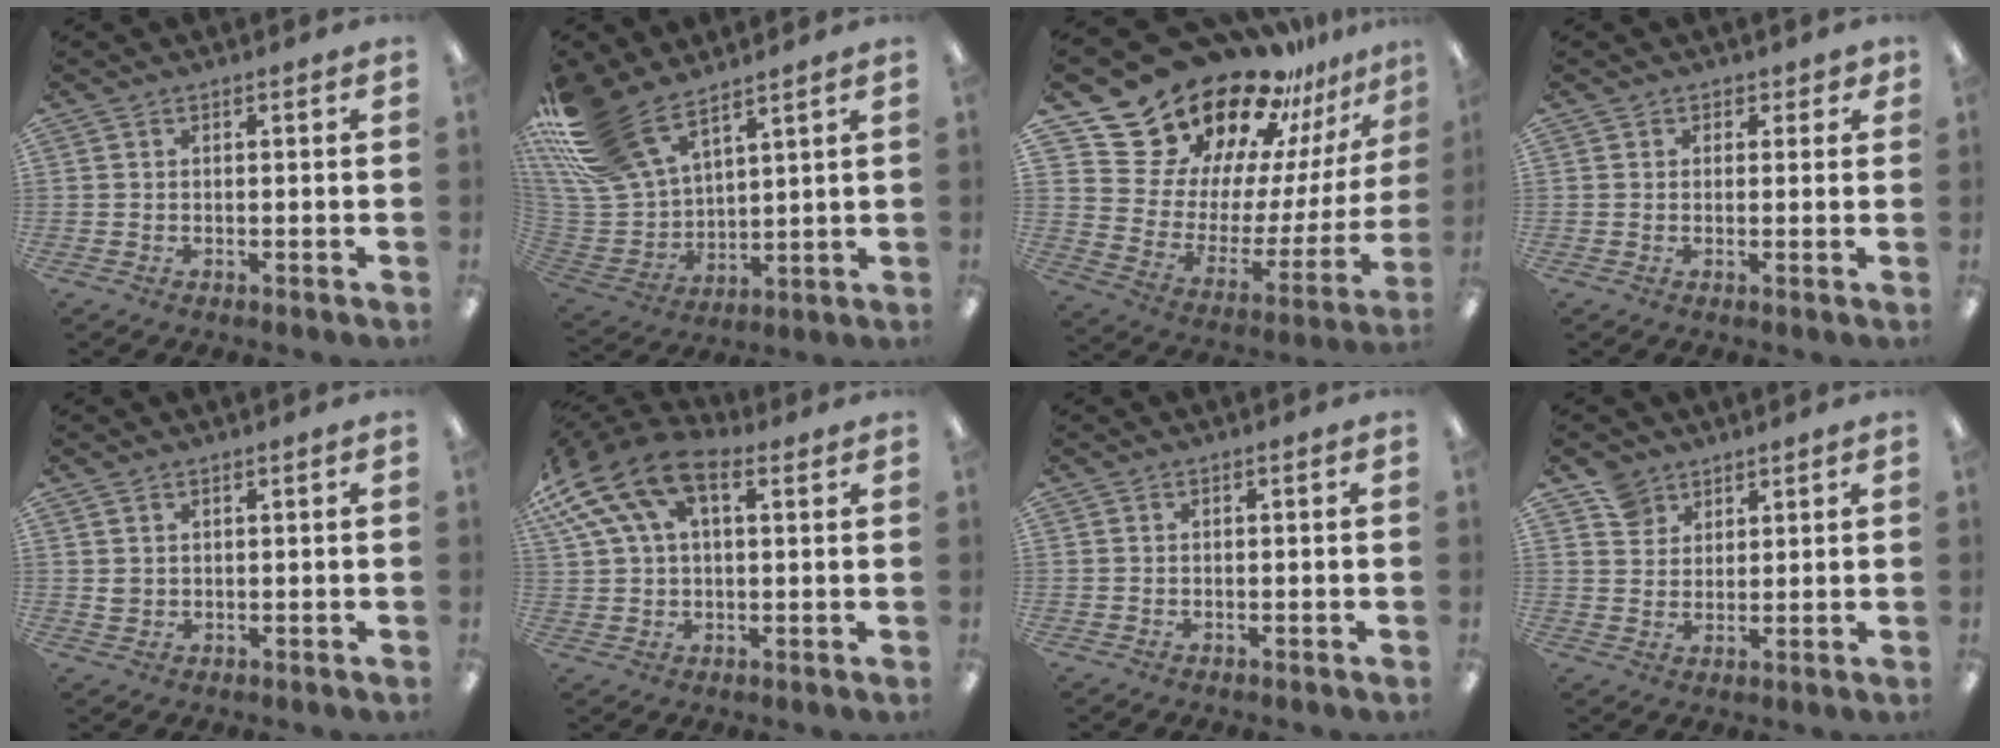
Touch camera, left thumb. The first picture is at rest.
{"total": 17.9, "force": [13.2, 7.9, 9.1], "torque": [-0.226, -0.069, 0.247]}
{"total": 25.8, "force": [20.8, 13.2, 7.8], "torque": [-0.135, -0.160, 0.392]}
{"total": 1.8, "force": [0.9, 1.5, 0.3], "torque": [0.010, -0.002, 0.014]}
{"total": 1.6, "force": [1.0, 1.2, 0.4], "torque": [-0.010, 0.001, 0.019]}
{"total": 15.3, "force": [6.9, 8.3, 10.9], "torque": [-0.242, -0.015, 0.127]}
{"total": 0.0}
{"total": 5.5, "force": [4.2, 3.6, 0.6], "torque": [-0.013, -0.014, 0.081]}